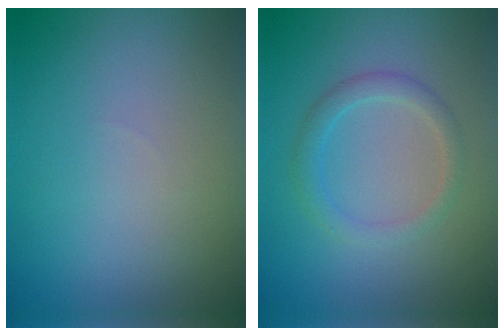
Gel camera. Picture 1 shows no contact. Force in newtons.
{"total": 2.0, "press": 2.0, "slide": 0.1}